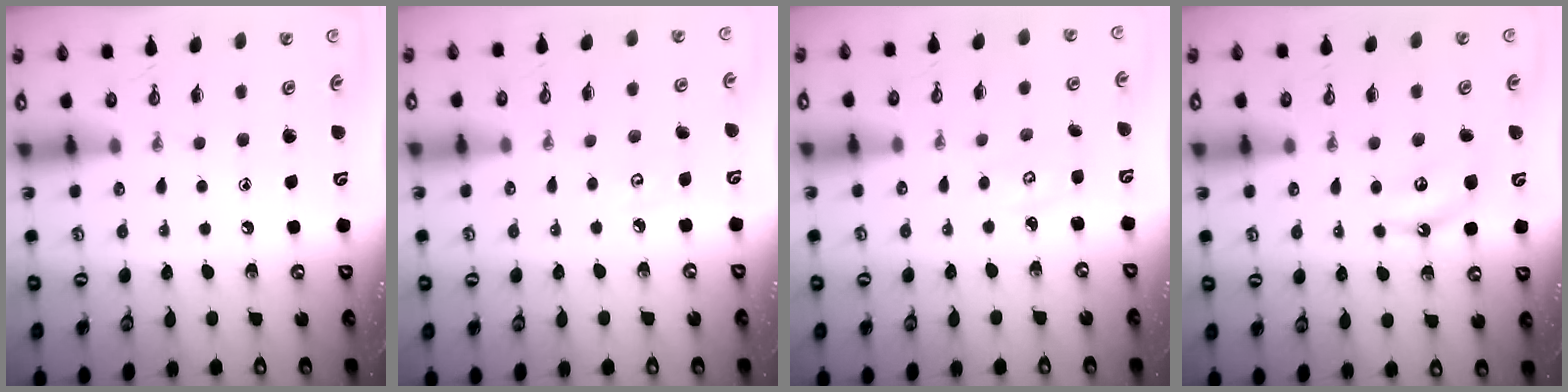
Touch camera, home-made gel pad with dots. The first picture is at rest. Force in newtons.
{"total": 5.6, "press": 5.6, "slide": 0.5}
{"total": 3.4, "press": 3.3, "slide": 0.5}
{"total": 5.4, "press": 5.4, "slide": 0.6}